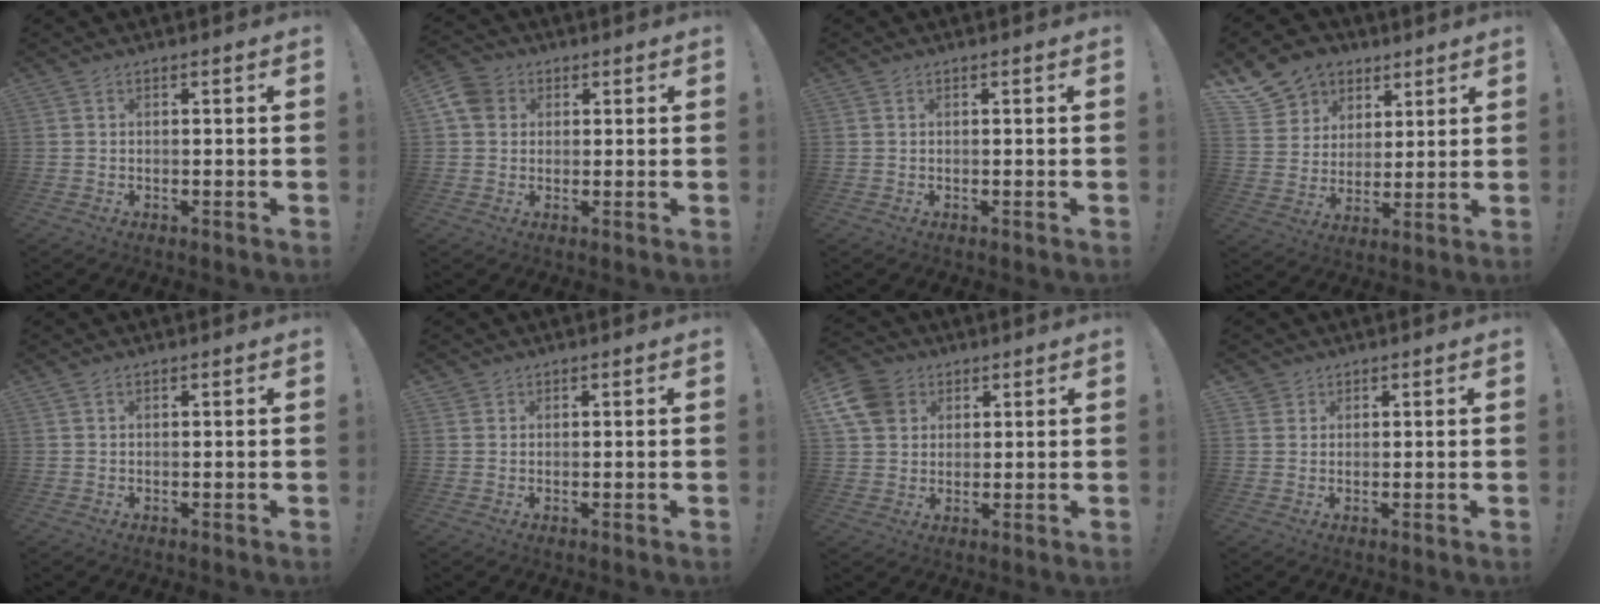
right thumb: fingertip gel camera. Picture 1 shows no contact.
{"total": 6.6, "force": [2.2, 5.6, 2.8], "torque": [-0.050, 0.000, 0.044]}
{"total": 0.0}
{"total": 11.9, "force": [7.0, 9.2, 2.9], "torque": [-0.047, -0.045, 0.143]}
{"total": 0.0}
{"total": 1.3, "force": [1.0, 0.9, 0.1], "torque": [0.003, -0.005, 0.017]}
{"total": 10.1, "force": [4.1, 8.2, 4.1], "torque": [-0.081, -0.021, 0.083]}
{"total": 2.2, "force": [1.5, 1.5, 0.1], "torque": [0.000, -0.008, 0.028]}